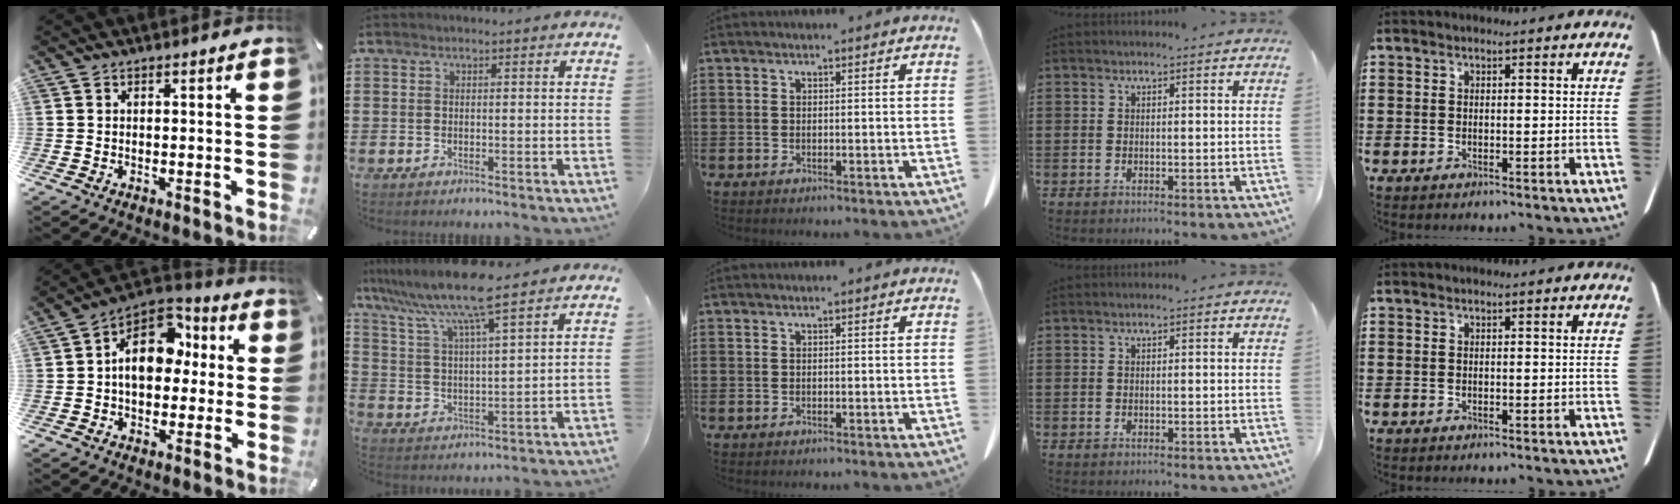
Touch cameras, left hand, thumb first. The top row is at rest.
{"thumb": {"total": 13.9, "force": [1.4, 10.2, 9.4], "torque": [-0.142, -0.004, 0.024]}, "index": {"total": 9.1, "force": [7.6, -0.8, 4.9], "torque": [-0.124, -0.042, 0.124]}}